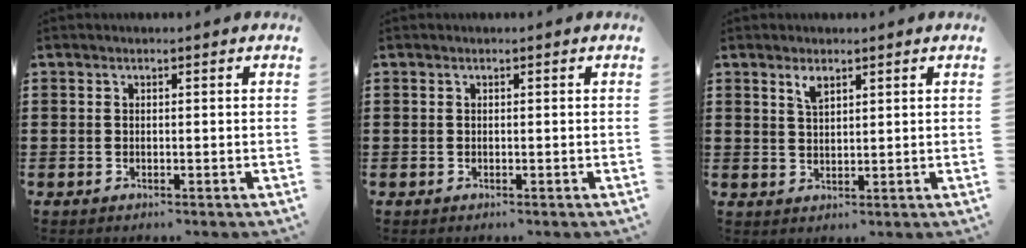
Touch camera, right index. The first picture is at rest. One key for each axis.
{"total": 0.0}
{"total": 2.3, "fx": 1.6, "fy": 0.8, "fz": 1.4, "tx": -0.031, "ty": 0.003, "tz": 0.029}